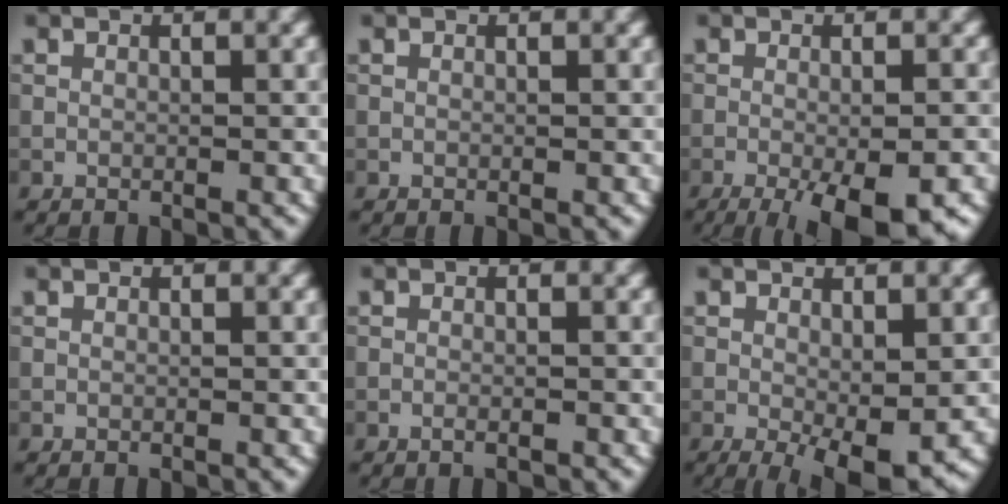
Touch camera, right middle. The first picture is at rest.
{"total": 0.0}
{"total": 7.6, "force": [-4.0, 1.9, 6.1], "torque": [-0.092, -0.010, -0.059]}
{"total": 0.0}
{"total": 0.9, "force": [-0.5, 0.2, 0.7], "torque": [-0.011, -0.002, -0.009]}
{"total": 4.4, "force": [-1.2, 1.3, 4.0], "torque": [-0.062, -0.015, -0.016]}